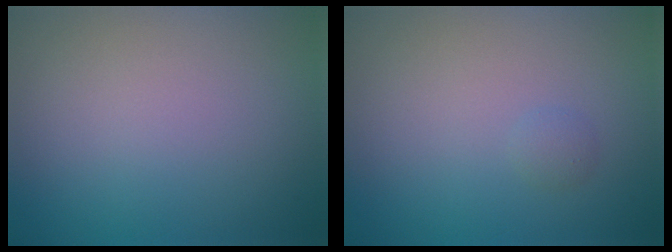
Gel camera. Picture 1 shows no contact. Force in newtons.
{"total": 0.8, "press": 0.8, "slide": 0.0}